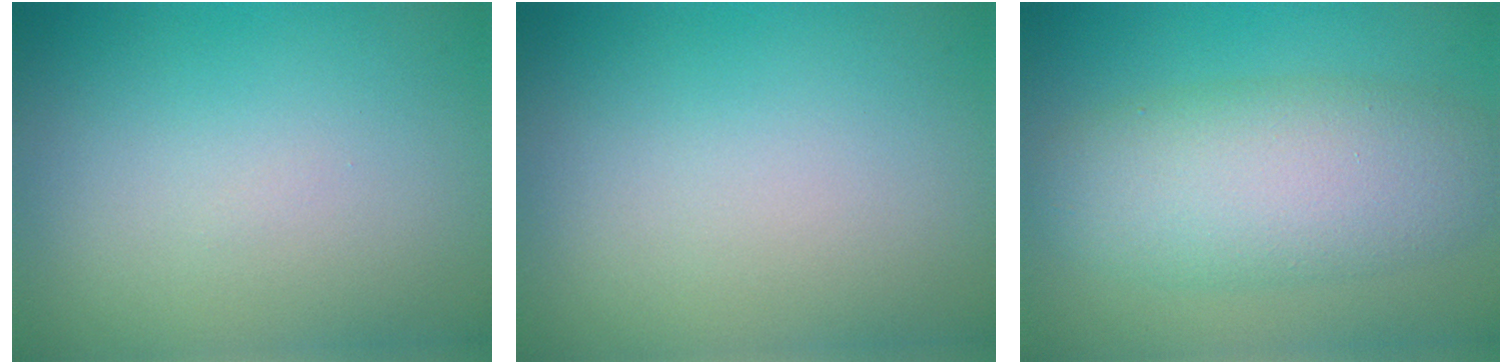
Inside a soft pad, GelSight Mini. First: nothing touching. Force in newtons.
{"total": 0.0}
{"total": 7.0, "press": 7.0, "slide": 0.3}